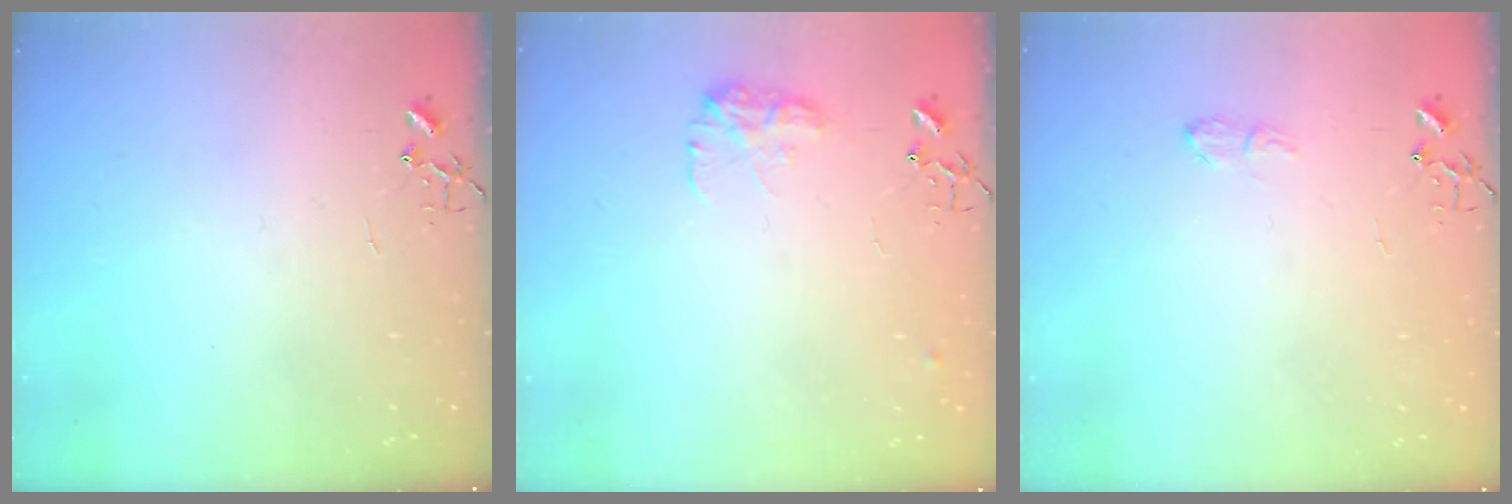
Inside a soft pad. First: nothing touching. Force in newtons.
{"total": 9.5, "press": 9.5, "slide": 0.4}
{"total": 5.8, "press": 5.7, "slide": 0.7}